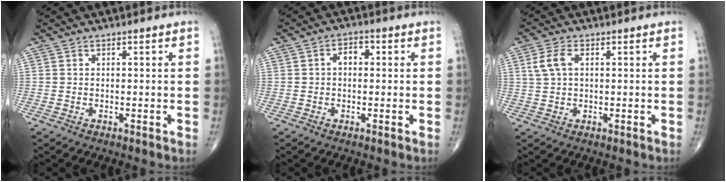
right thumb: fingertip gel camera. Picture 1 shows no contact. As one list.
[{"total": 3.0, "force": [0.2, 2.1, 2.2], "torque": [-0.025, 0.014, -0.002]}, {"total": 4.3, "force": [1.2, 2.4, 3.4], "torque": [-0.082, 0.008, 0.024]}]